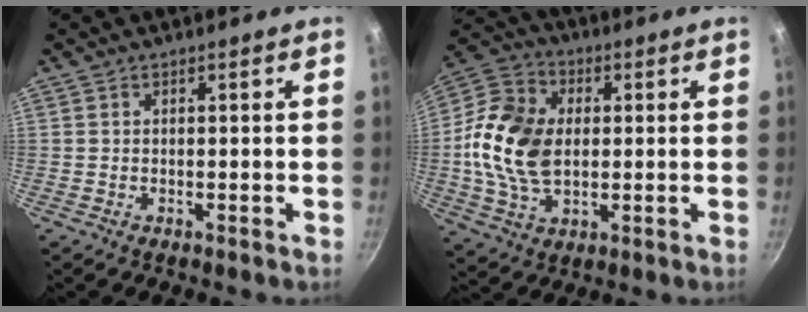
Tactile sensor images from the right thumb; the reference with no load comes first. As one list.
[{"total": 16.5, "force": [0.5, 11.4, 12.0], "torque": [-0.212, 0.011, -0.003]}]